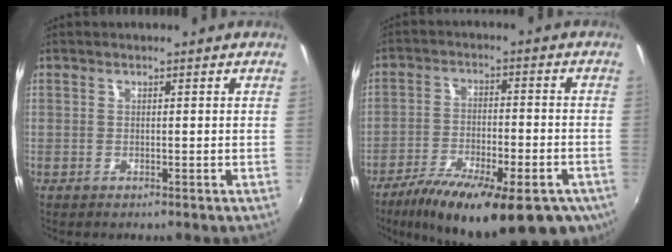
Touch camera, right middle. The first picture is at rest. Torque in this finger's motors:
{"motor_torque": [1.11, -1.03, 0.32, 0.19]}